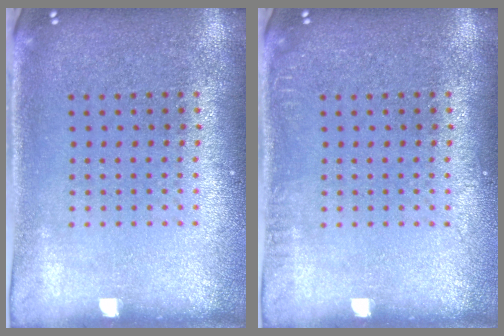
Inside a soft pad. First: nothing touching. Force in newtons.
{"total": 0.7, "press": 0.7, "slide": 0.1}